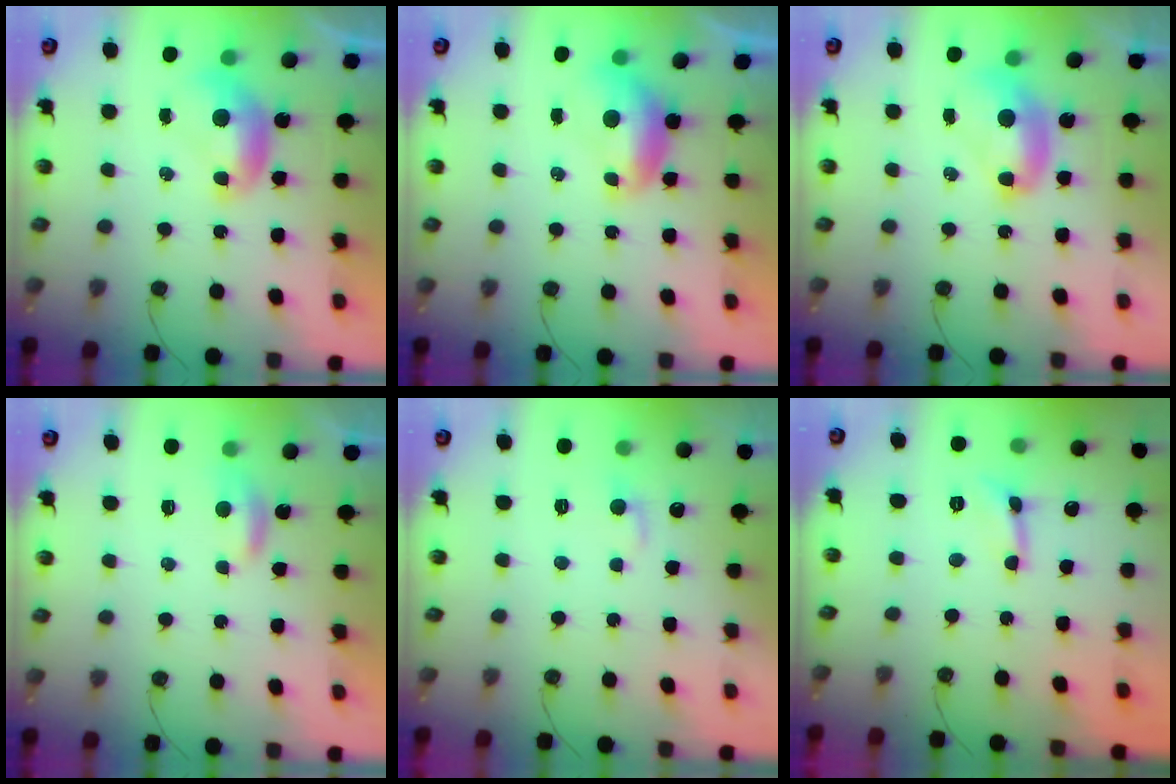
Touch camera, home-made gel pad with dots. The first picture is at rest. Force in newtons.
{"total": 0.8, "press": 0.6, "slide": 0.4}
{"total": 2.7, "press": 2.7, "slide": 0.1}
{"total": 2.3, "press": 2.3, "slide": 0.4}
{"total": 2.1, "press": 2.1, "slide": 0.4}
{"total": 1.6, "press": 1.5, "slide": 0.4}